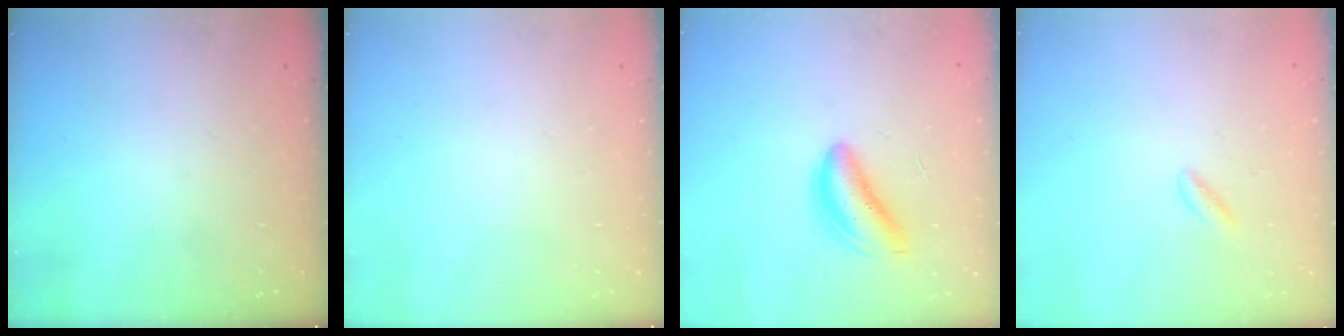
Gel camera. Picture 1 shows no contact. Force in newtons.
{"total": 0.0}
{"total": 5.2, "press": 4.9, "slide": 1.6}
{"total": 1.9, "press": 1.8, "slide": 0.8}